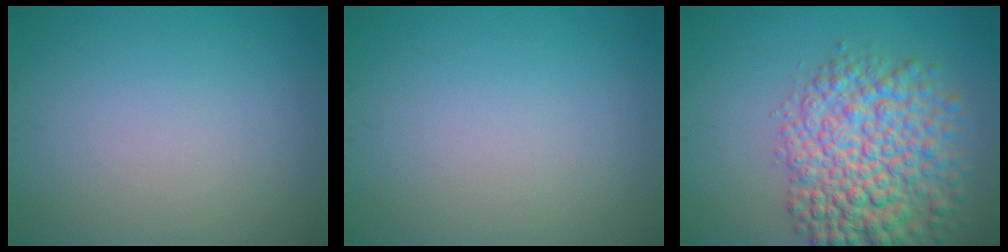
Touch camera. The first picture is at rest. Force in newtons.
{"total": 0.0}
{"total": 9.0, "press": 9.0, "slide": 0.3}